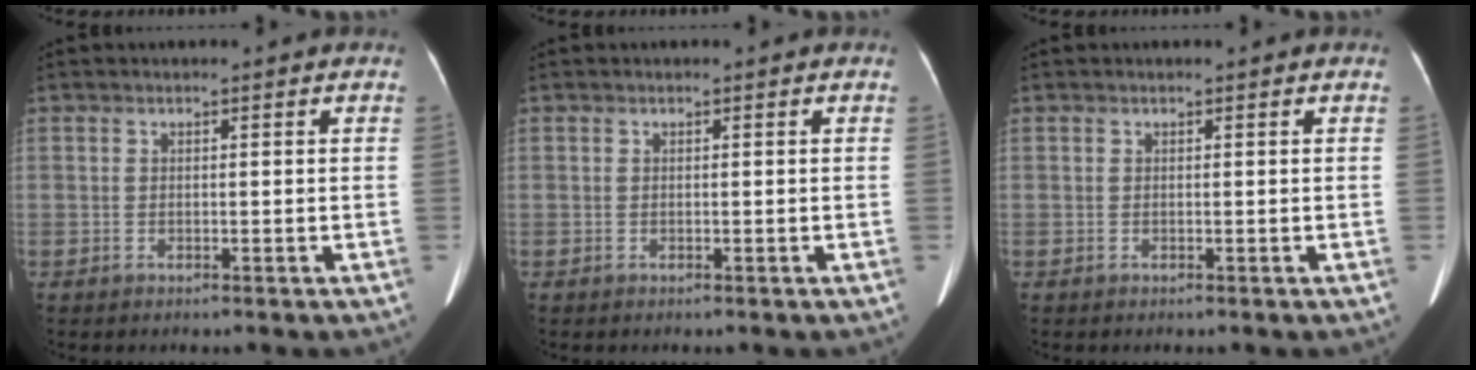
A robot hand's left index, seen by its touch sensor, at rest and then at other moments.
{"total": 0.0}
{"total": 0.0}